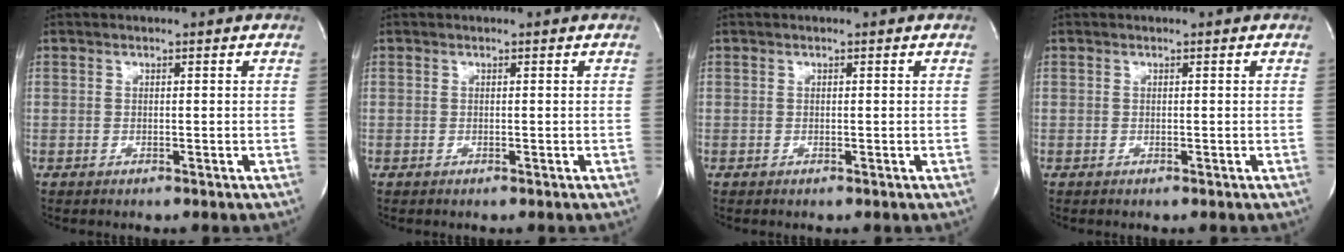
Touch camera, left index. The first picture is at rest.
{"total": 0.0}
{"total": 0.0}
{"total": 0.0}